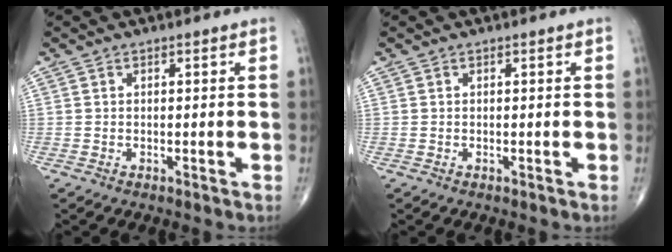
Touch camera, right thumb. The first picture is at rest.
{"total": 0.0}